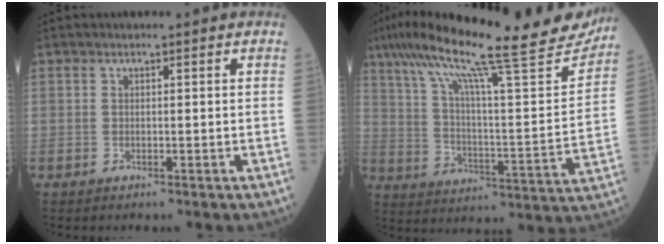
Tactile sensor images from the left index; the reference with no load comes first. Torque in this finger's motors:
{"motor_torque": [0.84, -1.29, 0.67, 0.21]}